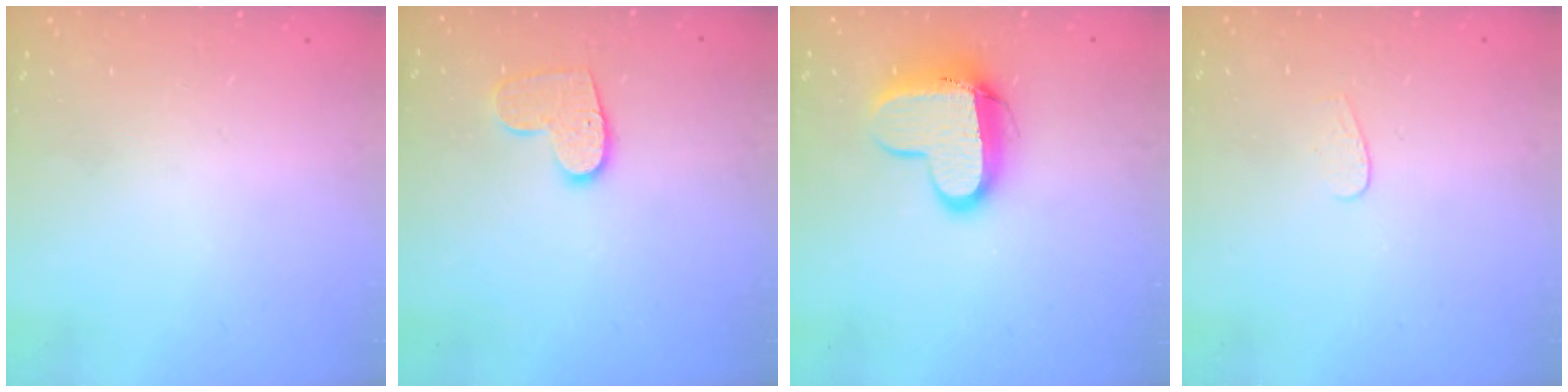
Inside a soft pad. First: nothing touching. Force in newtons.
{"total": 10.0, "press": 10.0, "slide": 0.6}
{"total": 12.1, "press": 12.0, "slide": 0.9}
{"total": 3.5, "press": 3.5, "slide": 0.3}